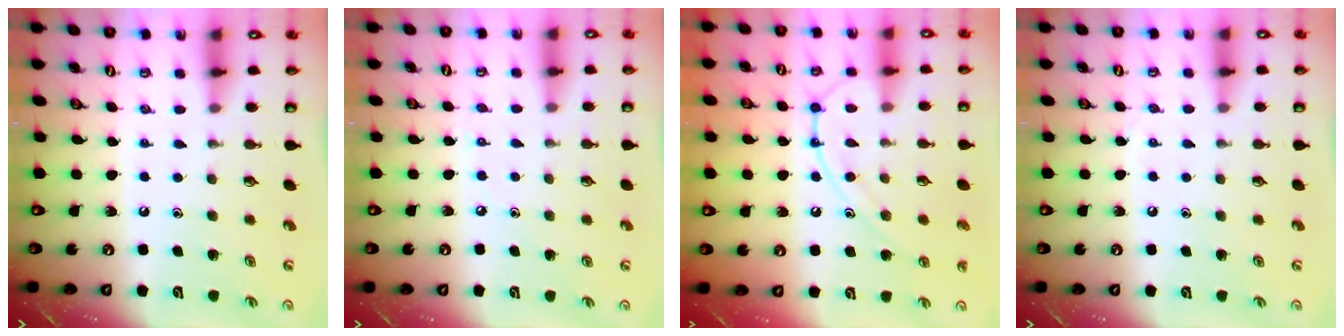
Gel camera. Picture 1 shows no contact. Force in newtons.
{"total": 2.3, "press": 2.3, "slide": 0.3}
{"total": 11.2, "press": 11.1, "slide": 0.7}
{"total": 4.1, "press": 4.0, "slide": 0.5}